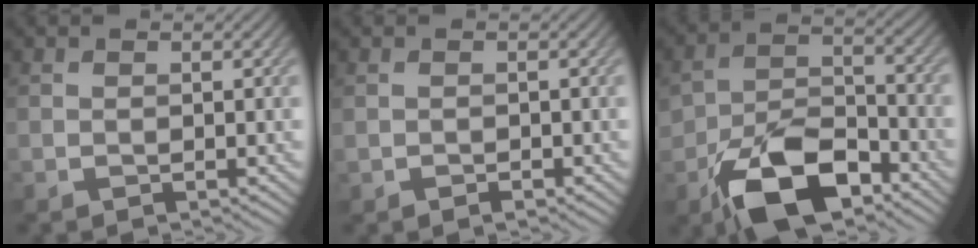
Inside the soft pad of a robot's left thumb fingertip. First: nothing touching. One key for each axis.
{"total": 0.9, "fx": -0.6, "fy": 0.4, "fz": 0.5, "tx": -0.011, "ty": -0.002, "tz": -0.008}
{"total": 11.9, "fx": -6.9, "fy": 6.1, "fz": 7.6, "tx": -0.148, "ty": -0.010, "tz": -0.128}